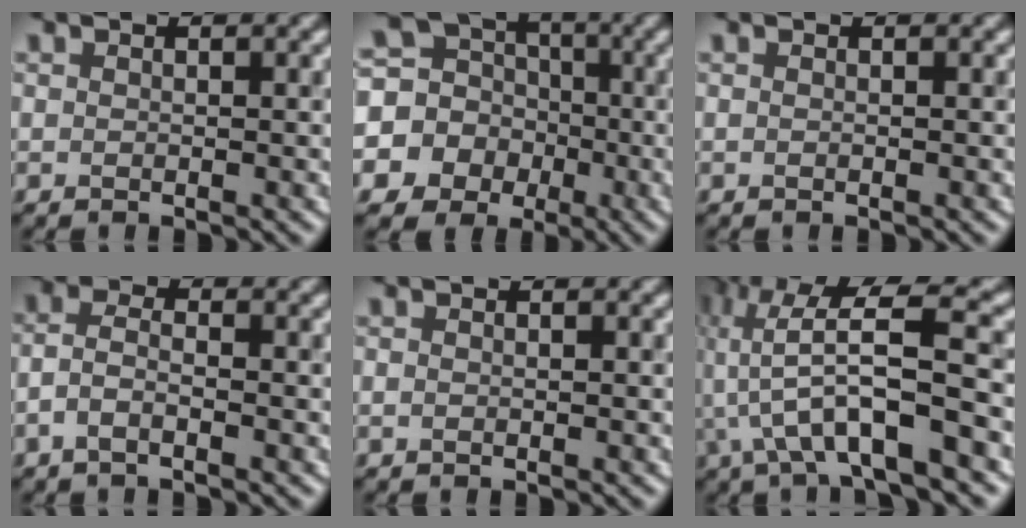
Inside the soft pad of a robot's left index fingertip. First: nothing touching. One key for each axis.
{"total": 10.8, "fx": -1.9, "fy": 10.1, "fz": 3.3, "tx": -0.104, "ty": 0.010, "tz": -0.055}
{"total": 0.6, "fx": 0.1, "fy": 0.4, "fz": 0.5, "tx": 0.000, "ty": -0.007, "tz": -0.007}
{"total": 2.3, "fx": -1.1, "fy": 0.9, "fz": 1.8, "tx": -0.040, "ty": 0.009, "tz": -0.031}
{"total": 0.7, "fx": 0.0, "fy": 0.4, "fz": 0.5, "tx": -0.004, "ty": -0.004, "tz": -0.003}
{"total": 9.6, "fx": -1.9, "fy": 2.7, "fz": 9.0, "tx": -0.167, "ty": 0.023, "tz": -0.038}